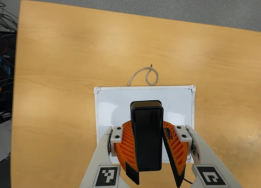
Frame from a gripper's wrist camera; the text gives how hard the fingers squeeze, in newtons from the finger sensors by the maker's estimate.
{"total": 8.7, "left": 9.0, "right": 8.4}